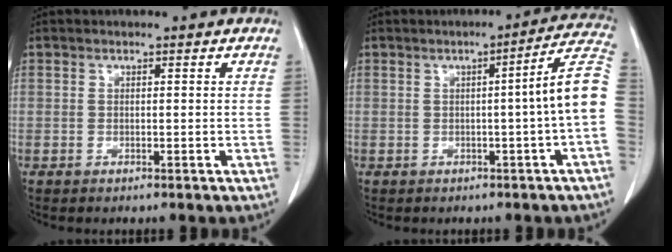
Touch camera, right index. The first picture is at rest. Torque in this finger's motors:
{"motor_torque": [0.49, -0.19, 0.36, 0.08]}